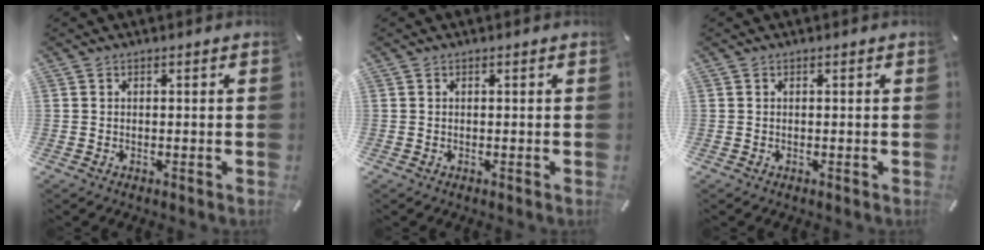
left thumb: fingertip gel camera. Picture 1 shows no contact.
{"total": 0.0}
{"total": 0.0}